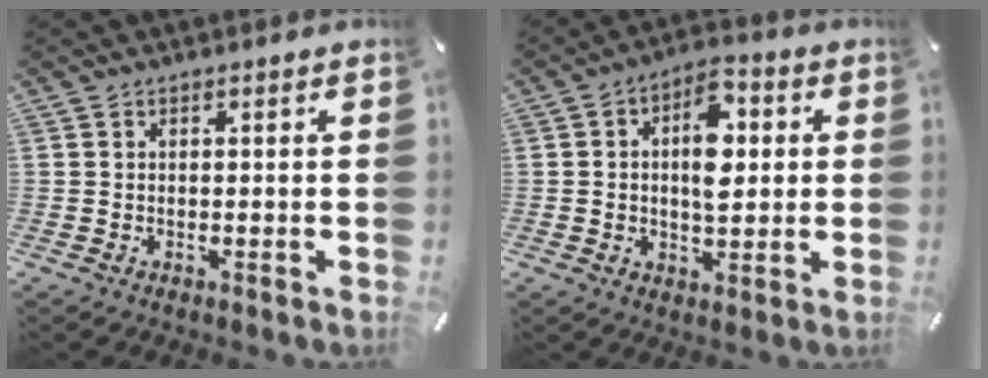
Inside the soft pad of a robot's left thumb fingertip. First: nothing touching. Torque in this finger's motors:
{"motor_torque": [0.48, 0.24, 0.27, 0.02, 0.13]}